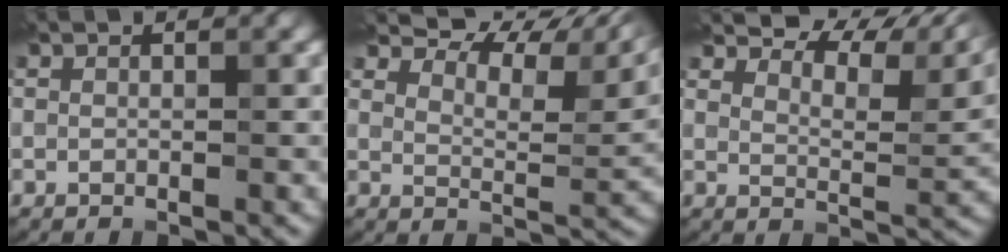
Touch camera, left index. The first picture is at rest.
{"total": 10.5, "force": [8.7, 3.0, 5.0], "torque": [-0.082, 0.012, 0.128]}
{"total": 9.1, "force": [7.6, 2.5, 4.3], "torque": [-0.063, 0.012, 0.109]}